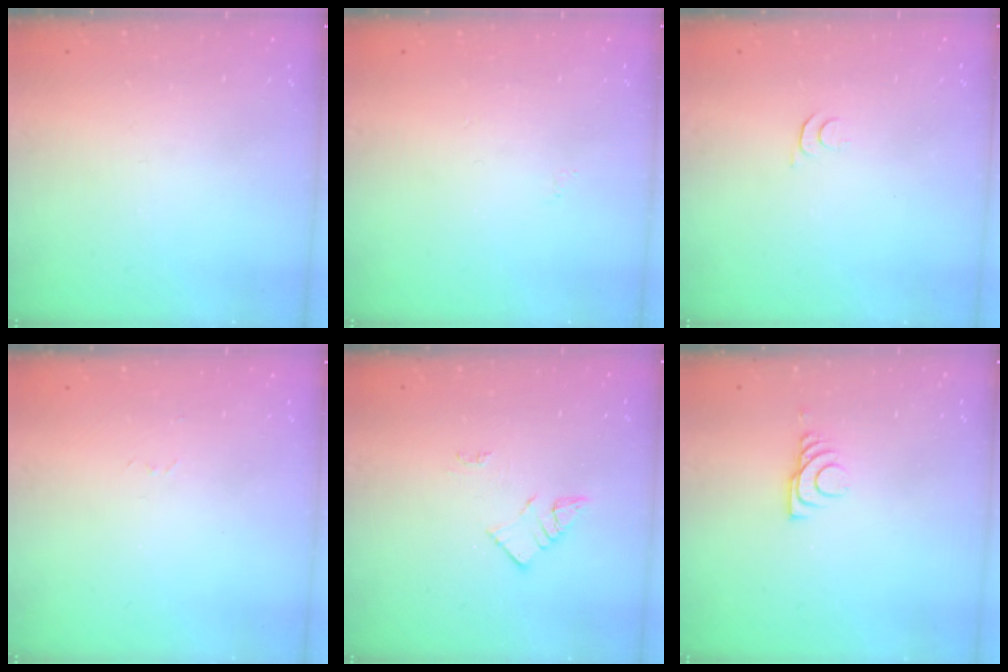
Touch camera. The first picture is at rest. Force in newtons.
{"total": 3.4, "press": 3.3, "slide": 0.5}
{"total": 3.5, "press": 3.5, "slide": 0.5}
{"total": 2.6, "press": 2.6, "slide": 0.4}
{"total": 4.6, "press": 4.6, "slide": 0.3}
{"total": 5.9, "press": 5.9, "slide": 0.9}